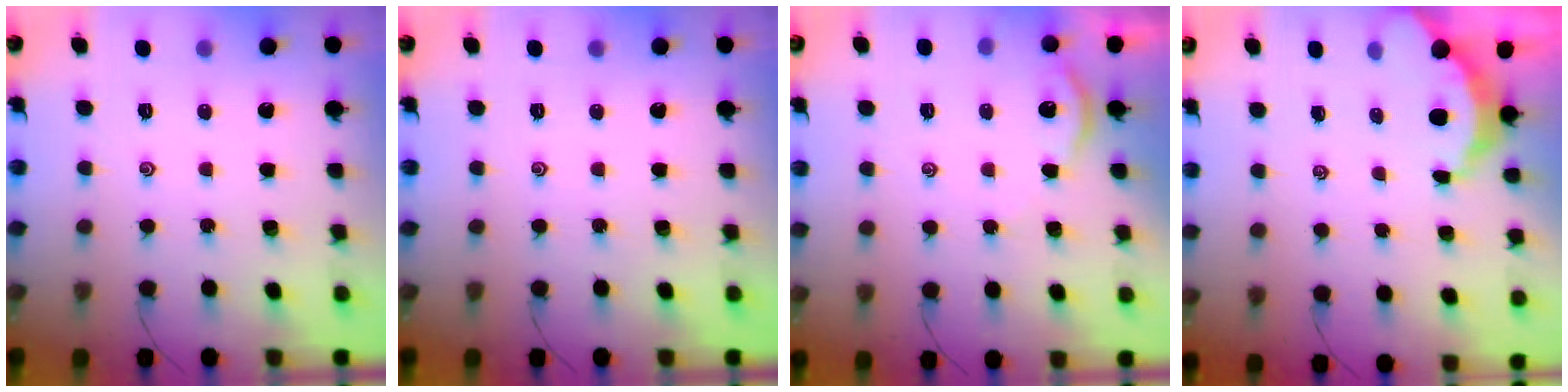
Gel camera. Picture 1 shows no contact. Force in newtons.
{"total": 0.0}
{"total": 2.9, "press": 2.9, "slide": 0.3}
{"total": 3.1, "press": 3.1, "slide": 0.4}